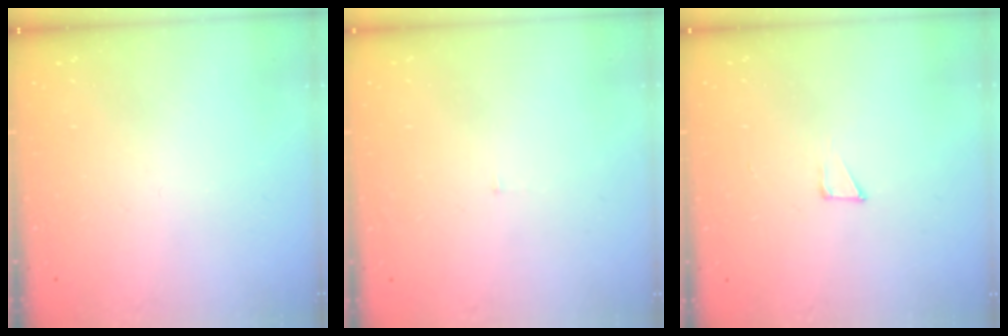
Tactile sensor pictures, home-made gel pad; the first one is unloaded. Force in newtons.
{"total": 3.0, "press": 3.0, "slide": 0.2}
{"total": 4.3, "press": 4.2, "slide": 0.3}